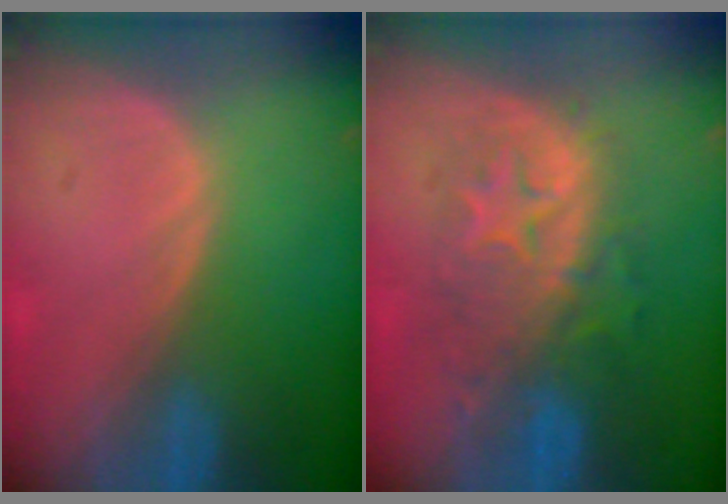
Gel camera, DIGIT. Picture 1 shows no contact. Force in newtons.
{"total": 8.4, "press": 8.4, "slide": 0.2}